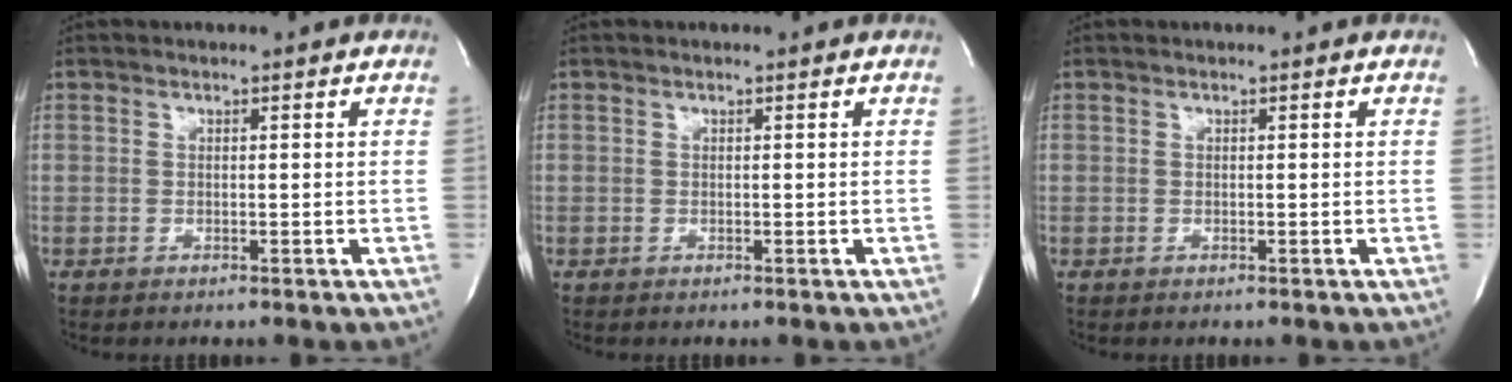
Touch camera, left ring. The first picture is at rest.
{"total": 0.0}
{"total": 0.0}